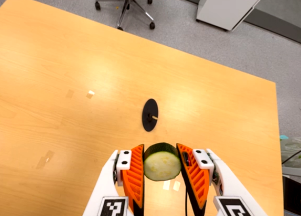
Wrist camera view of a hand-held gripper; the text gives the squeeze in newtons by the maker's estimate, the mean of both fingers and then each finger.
{"total": 12.5, "left": 11.1, "right": 13.8}